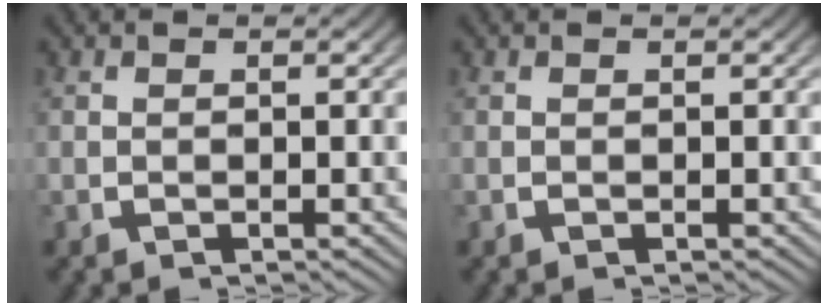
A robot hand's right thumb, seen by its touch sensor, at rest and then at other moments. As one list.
[{"total": 0.0}]